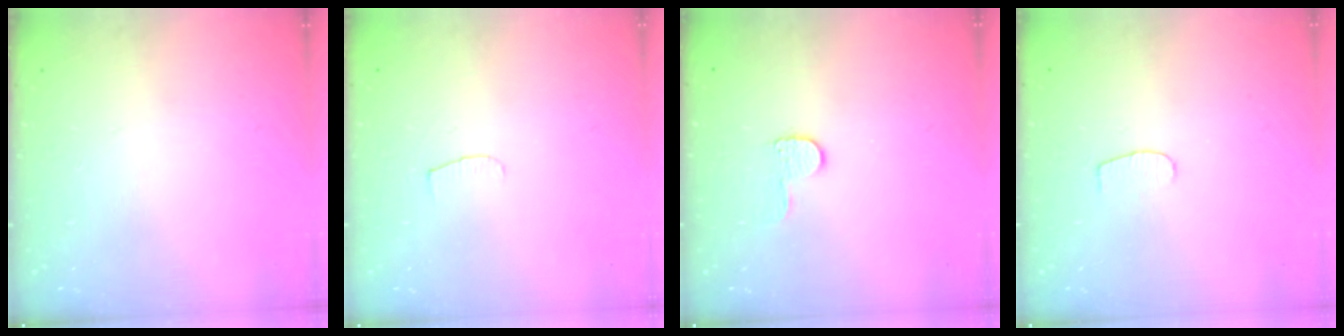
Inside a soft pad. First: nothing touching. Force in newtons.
{"total": 3.8, "press": 3.8, "slide": 0.4}
{"total": 5.4, "press": 5.4, "slide": 0.5}
{"total": 3.8, "press": 3.7, "slide": 0.4}